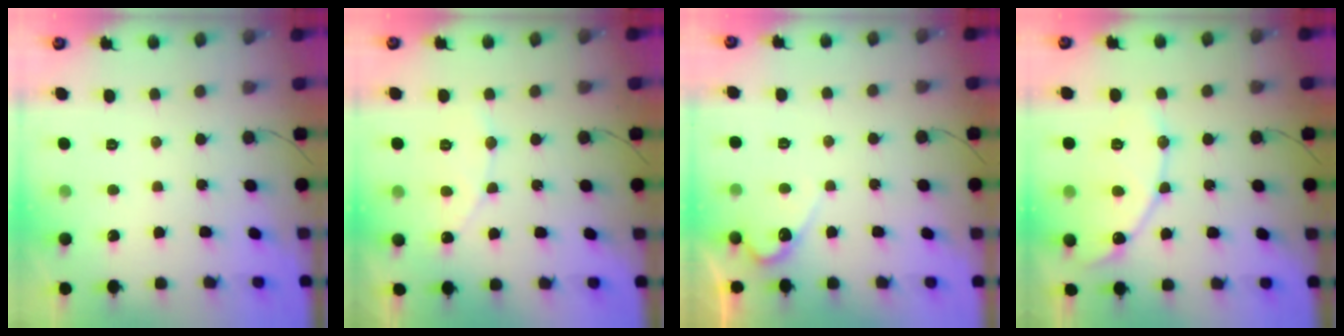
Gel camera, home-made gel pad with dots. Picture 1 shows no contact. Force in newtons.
{"total": 5.8, "press": 5.8, "slide": 0.5}
{"total": 3.9, "press": 3.9, "slide": 0.3}
{"total": 12.7, "press": 12.7, "slide": 1.1}